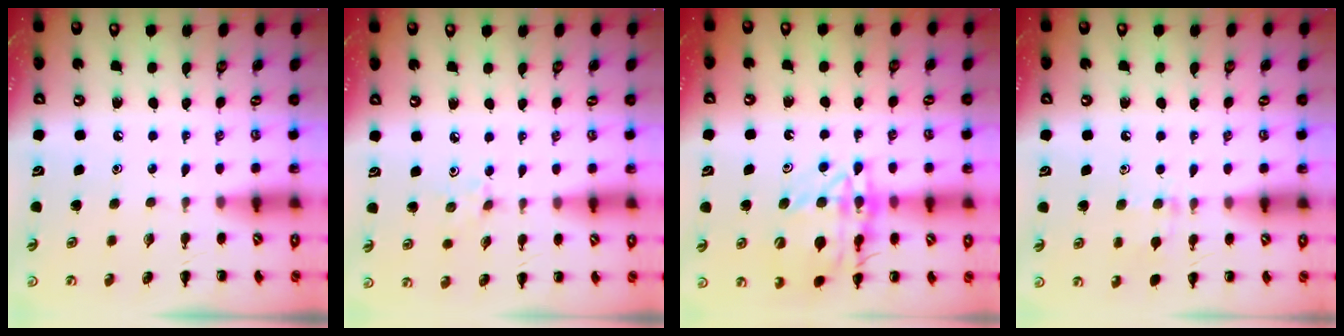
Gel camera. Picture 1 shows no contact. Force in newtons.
{"total": 1.9, "press": 1.8, "slide": 0.7}
{"total": 16.8, "press": 16.7, "slide": 1.6}
{"total": 8.5, "press": 8.2, "slide": 2.3}